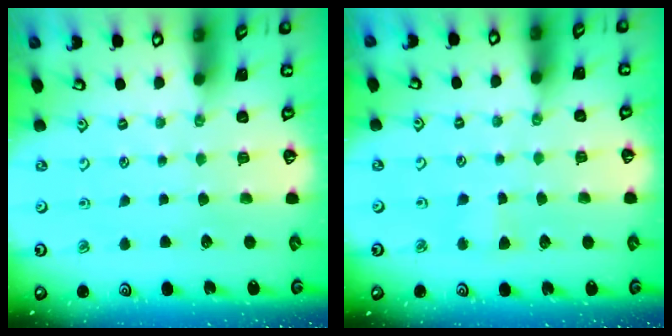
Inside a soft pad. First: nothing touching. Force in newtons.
{"total": 2.1, "press": 2.0, "slide": 0.4}